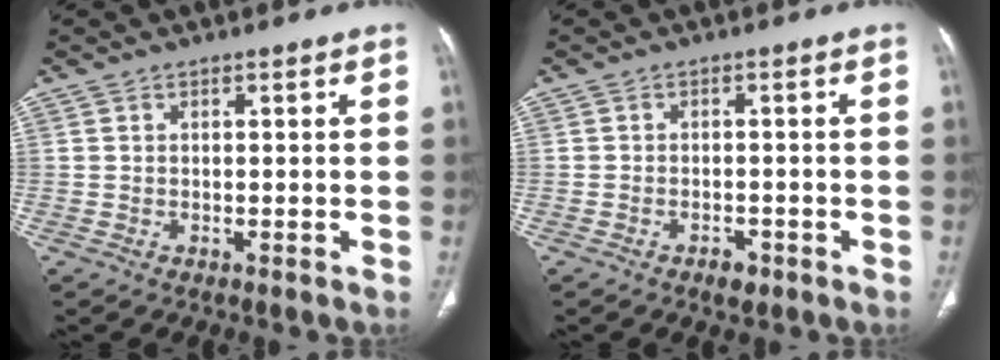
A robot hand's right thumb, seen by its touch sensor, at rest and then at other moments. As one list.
[{"total": 2.2, "force": [-1.4, 1.2, 1.2], "torque": [-0.015, 0.004, -0.018]}]